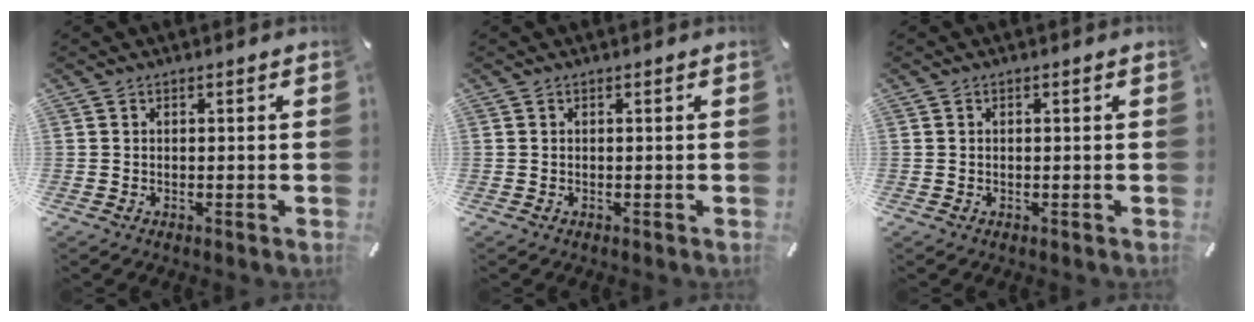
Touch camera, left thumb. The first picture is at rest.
{"total": 0.0}
{"total": 0.0}